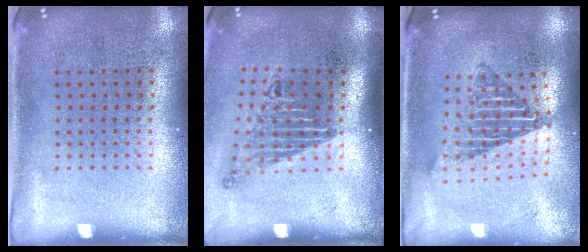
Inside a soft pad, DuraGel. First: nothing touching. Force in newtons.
{"total": 1.7, "press": 1.2, "slide": 1.2}
{"total": 1.7, "press": 1.4, "slide": 1.0}